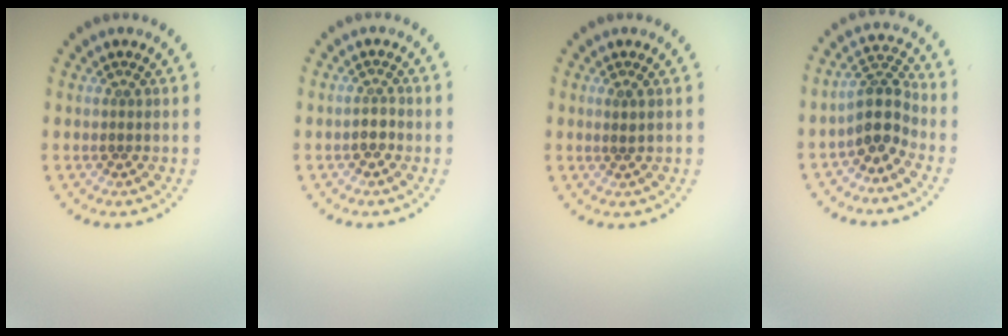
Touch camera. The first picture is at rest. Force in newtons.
{"total": 1.2, "press": 1.0, "slide": 0.7}
{"total": 0.6, "press": 0.4, "slide": 0.5}
{"total": 3.5, "press": 2.8, "slide": 2.2}